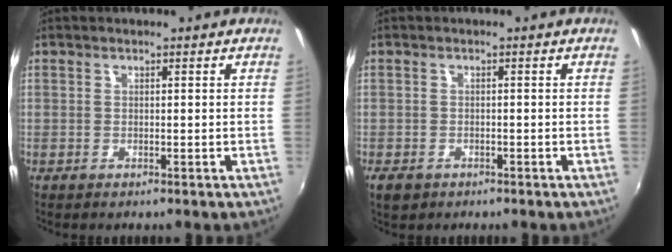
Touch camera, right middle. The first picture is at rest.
{"total": 2.7, "force": [-1.6, 1.8, 1.3], "torque": [-0.029, -0.006, -0.026]}